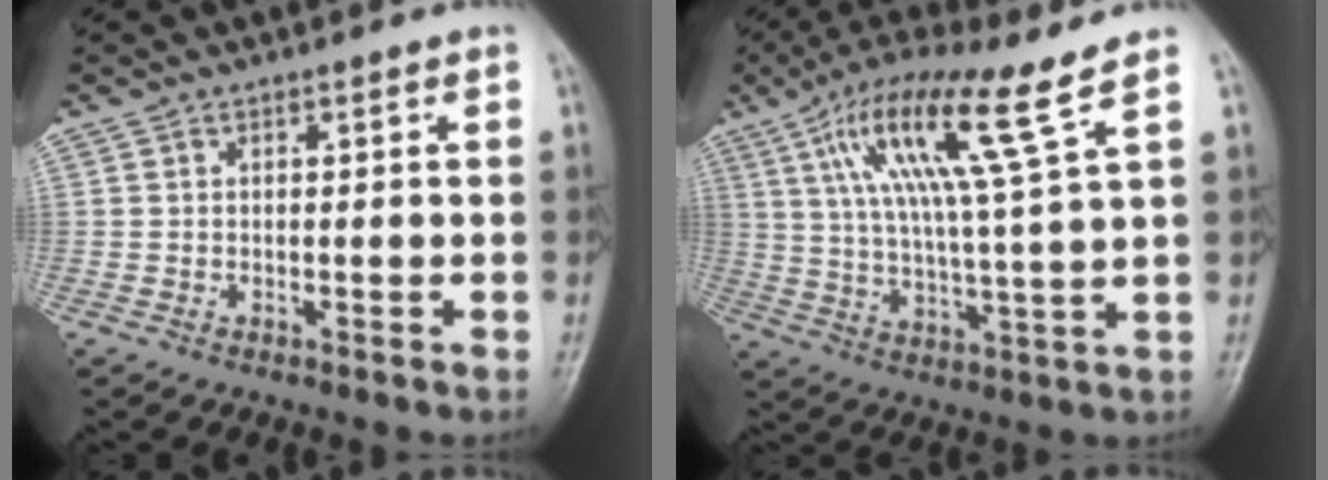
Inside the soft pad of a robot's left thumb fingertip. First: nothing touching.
{"total": 14.8, "force": [7.5, 0.3, 12.7], "torque": [-0.241, -0.020, 0.138]}